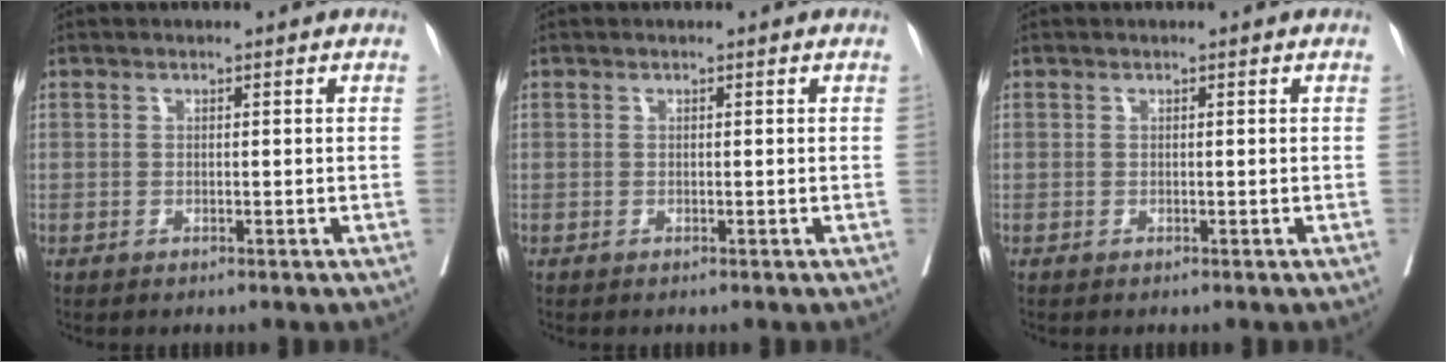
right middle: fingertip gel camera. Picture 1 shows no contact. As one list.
[{"total": 0.0}, {"total": 0.0}]